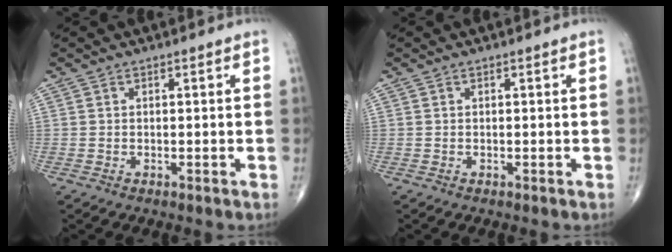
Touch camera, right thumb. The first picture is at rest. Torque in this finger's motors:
{"motor_torque": [0.05, 0.01, -0.07, 0.04, 0.00]}